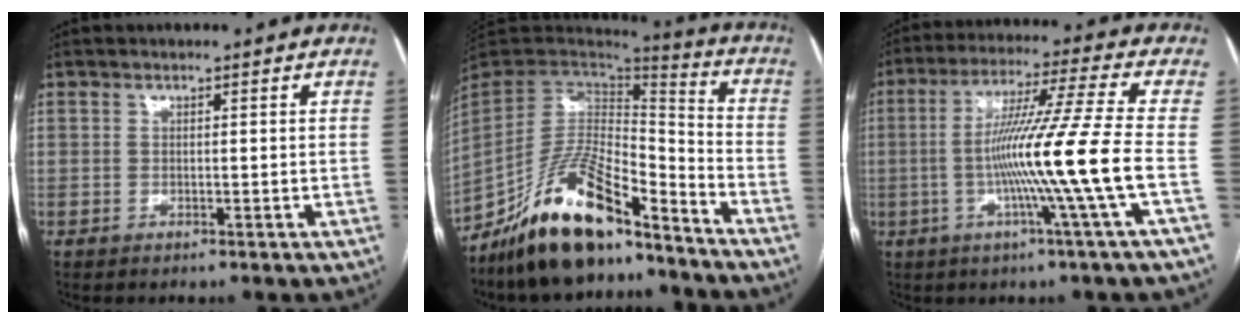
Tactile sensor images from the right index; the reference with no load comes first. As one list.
[{"total": 18.3, "force": [-13.9, 5.0, 10.8], "torque": [-0.212, 0.010, -0.252]}, {"total": 14.2, "force": [-3.1, -3.1, 13.5], "torque": [-0.238, -0.011, -0.061]}]